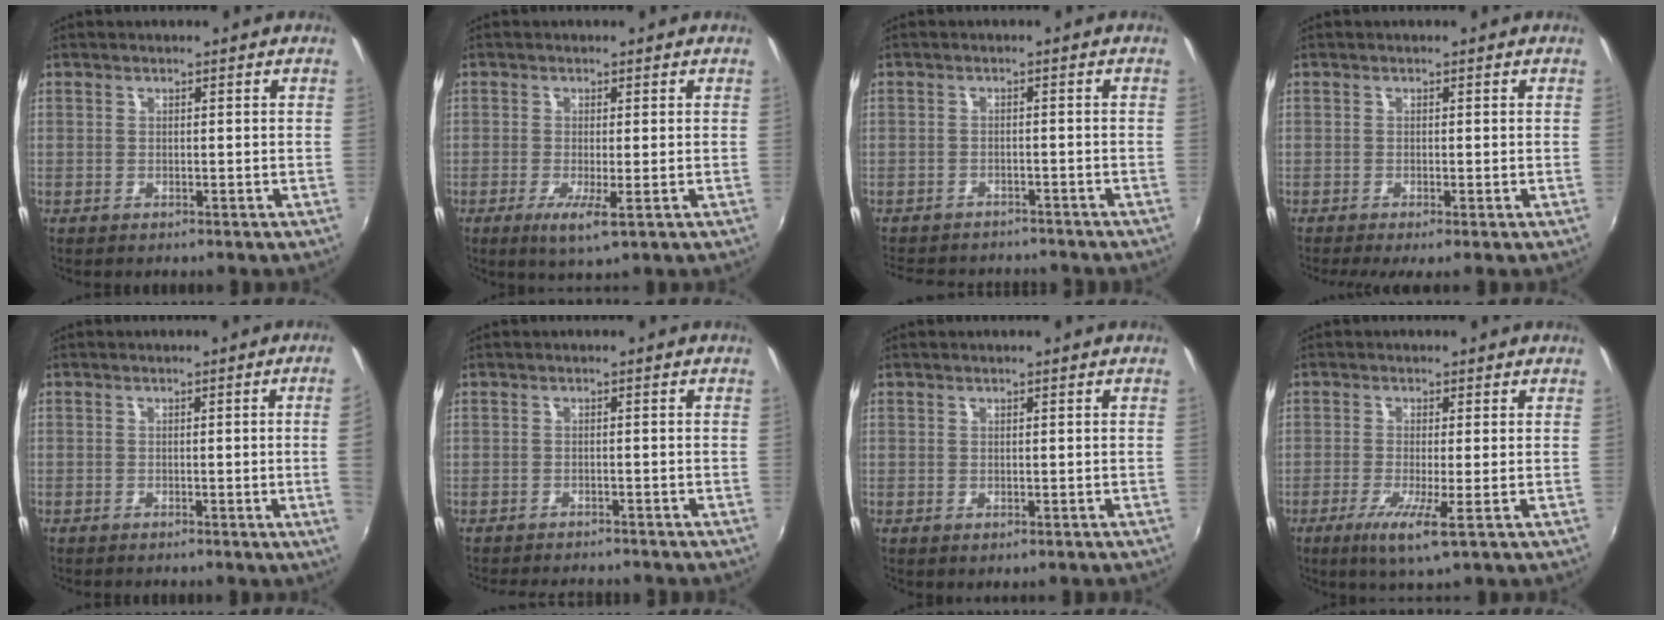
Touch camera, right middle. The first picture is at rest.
{"total": 4.1, "force": [-1.4, 0.2, 3.9], "torque": [-0.080, -0.013, -0.024]}
{"total": 9.4, "force": [-8.2, 3.5, 2.9], "torque": [-0.075, -0.004, -0.119]}
{"total": 1.3, "force": [-0.7, -0.2, 1.1], "torque": [-0.023, -0.006, -0.015]}
{"total": 3.1, "force": [0.0, -1.8, 2.6], "torque": [-0.049, -0.010, 0.009]}
{"total": 6.2, "force": [-5.7, 1.4, 2.0], "torque": [-0.053, -0.016, -0.084]}
{"total": 0.5, "force": [0.1, 0.1, 0.5], "torque": [-0.007, 0.002, 0.003]}
{"total": 5.6, "force": [-2.1, -0.2, 5.2], "torque": [-0.110, -0.017, -0.042]}